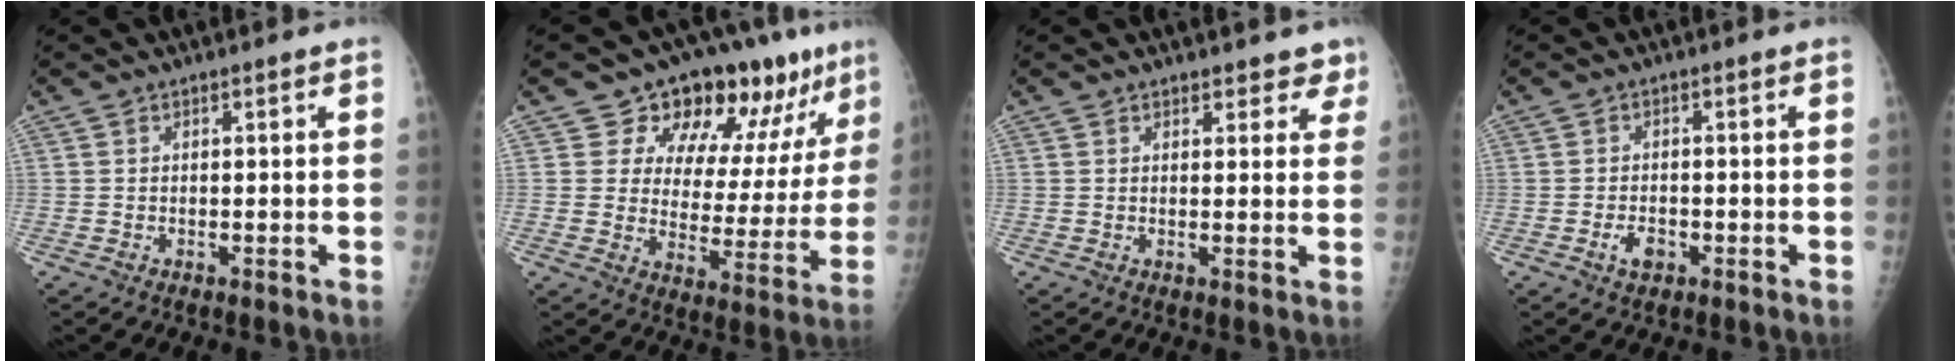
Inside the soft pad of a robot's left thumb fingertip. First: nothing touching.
{"total": 16.7, "force": [11.6, 8.2, 8.9], "torque": [-0.061, -0.064, 0.155]}
{"total": 4.1, "force": [3.5, 2.0, 0.7], "torque": [0.033, -0.016, 0.031]}
{"total": 3.1, "force": [-1.4, 2.0, 2.0], "torque": [-0.028, 0.005, -0.022]}